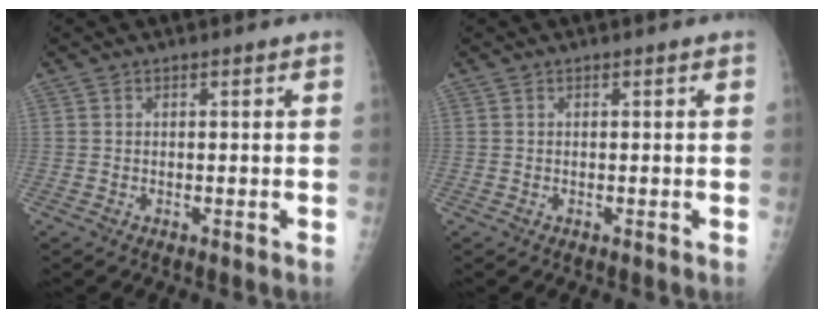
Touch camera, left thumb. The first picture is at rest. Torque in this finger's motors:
{"motor_torque": [0.00, 0.00, 0.00, 0.00, 0.00]}